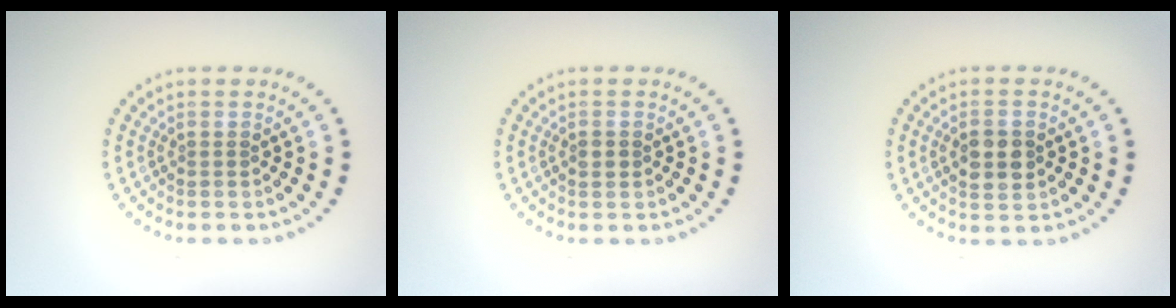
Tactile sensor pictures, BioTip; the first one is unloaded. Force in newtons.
{"total": 1.3, "press": 1.3, "slide": 0.1}
{"total": 3.2, "press": 3.2, "slide": 0.1}